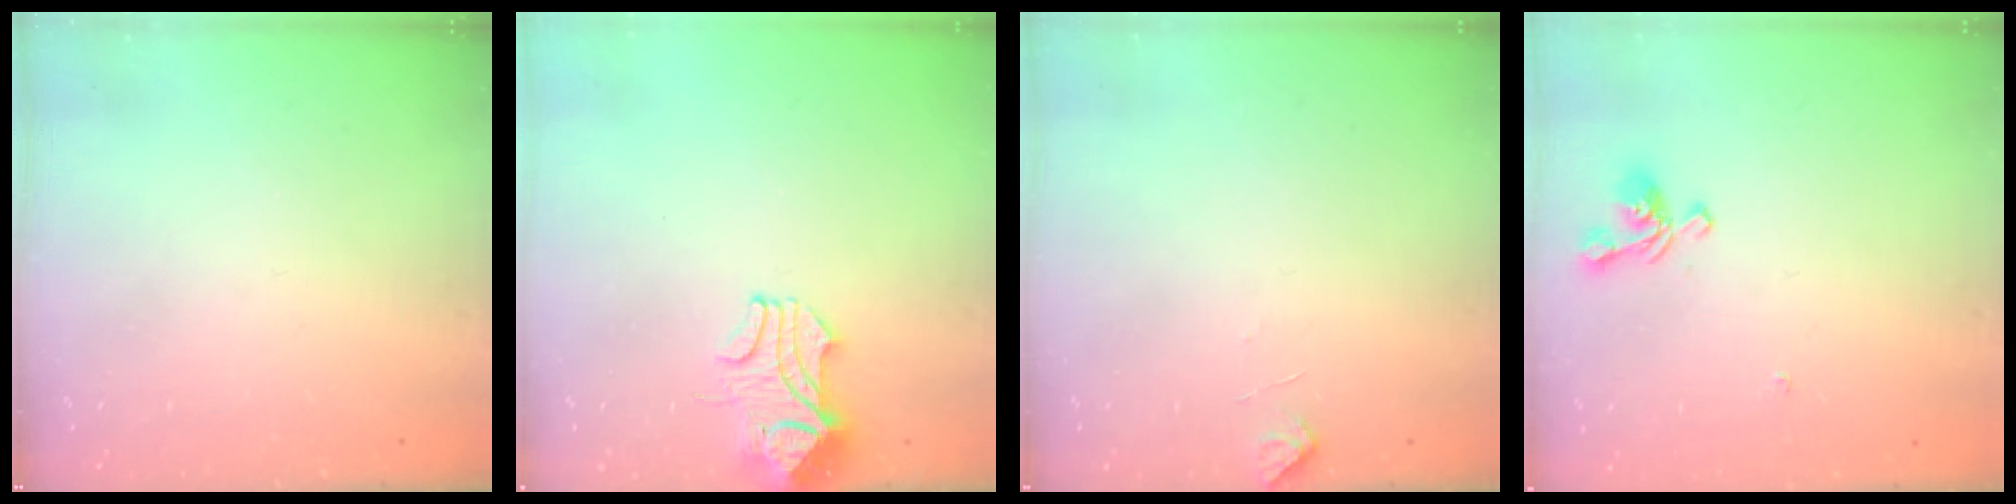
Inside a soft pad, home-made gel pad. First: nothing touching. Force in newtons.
{"total": 2.4, "press": 2.2, "slide": 1.0}
{"total": 2.9, "press": 2.8, "slide": 0.6}
{"total": 1.6, "press": 1.3, "slide": 0.9}